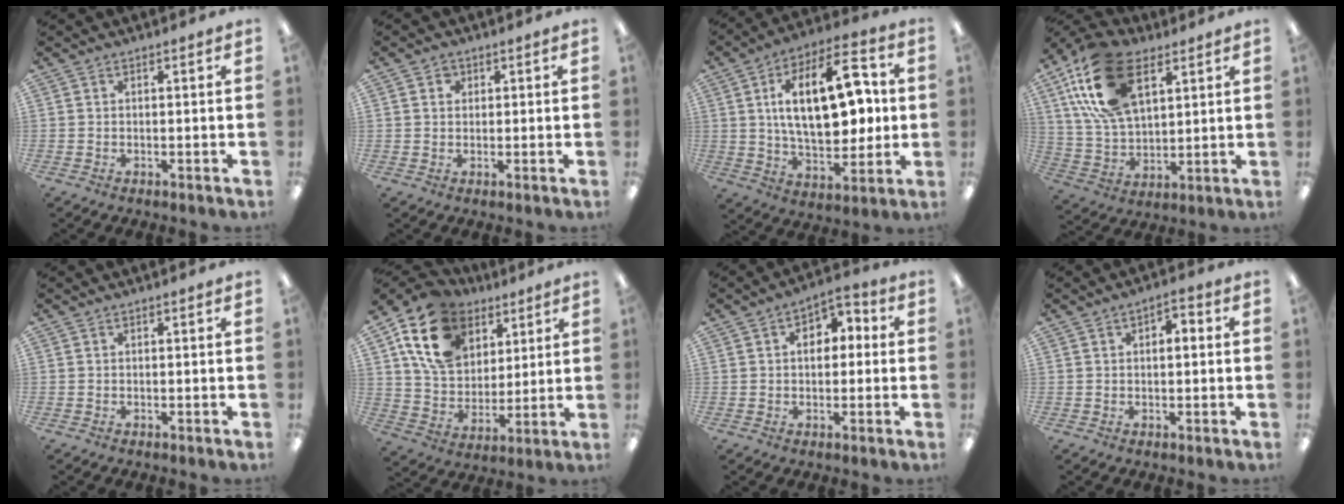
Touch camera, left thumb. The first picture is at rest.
{"total": 2.6, "force": [1.0, 2.3, 0.8], "torque": [-0.010, 0.004, 0.015]}
{"total": 22.5, "force": [4.1, 11.9, 18.7], "torque": [-0.301, 0.007, 0.063]}
{"total": 21.4, "force": [9.9, 12.5, 14.3], "torque": [-0.310, -0.011, 0.176]}
{"total": 0.0}
{"total": 18.2, "force": [9.8, 12.8, 8.5], "torque": [-0.158, -0.033, 0.187]}
{"total": 5.9, "force": [1.0, 4.4, 3.7], "torque": [-0.048, 0.005, 0.010]}
{"total": 2.9, "force": [0.5, 1.8, 2.2], "torque": [-0.026, 0.002, 0.003]}